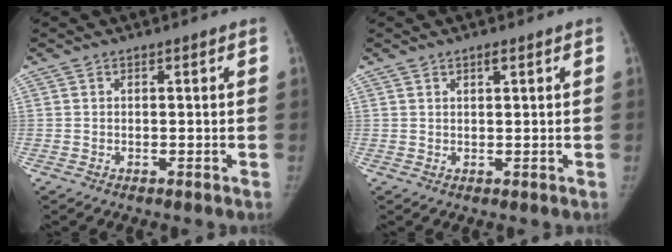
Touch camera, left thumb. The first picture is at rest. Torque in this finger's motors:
{"motor_torque": [-0.16, -0.02, 0.18, 0.18, 0.02]}